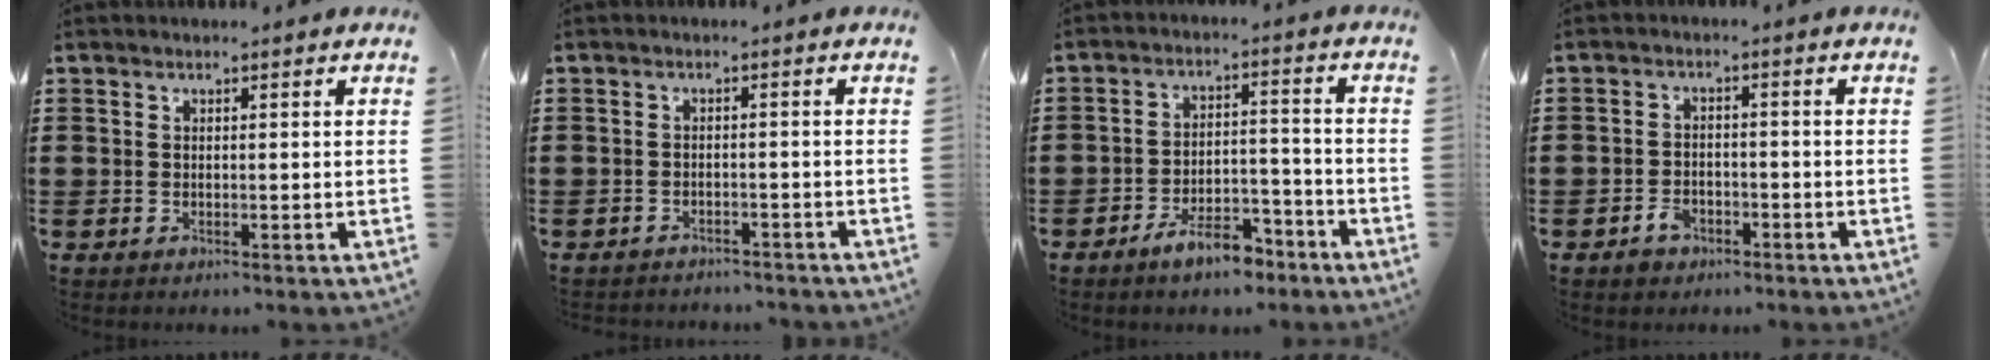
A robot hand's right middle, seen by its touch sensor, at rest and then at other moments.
{"total": 1.8, "force": [-1.8, 0.1, -0.1], "torque": [-0.005, 0.000, -0.040]}
{"total": 6.8, "force": [-5.6, 2.0, 3.3], "torque": [-0.061, 0.012, -0.106]}
{"total": 2.6, "force": [-1.9, 1.5, 1.0], "torque": [-0.021, 0.004, -0.039]}